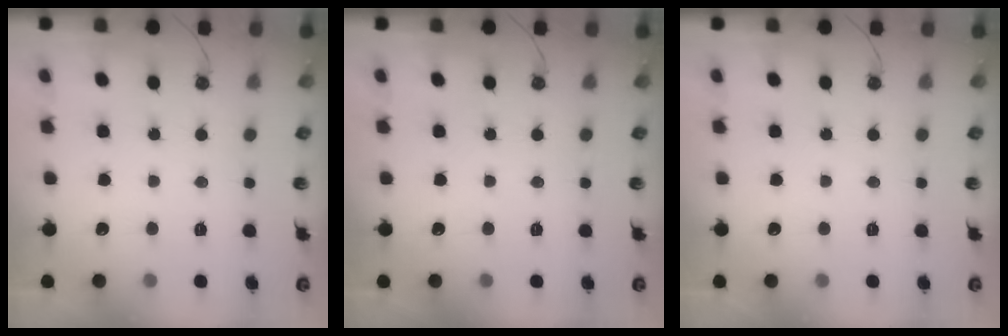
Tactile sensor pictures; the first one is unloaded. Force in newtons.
{"total": 0.0}
{"total": 0.0}